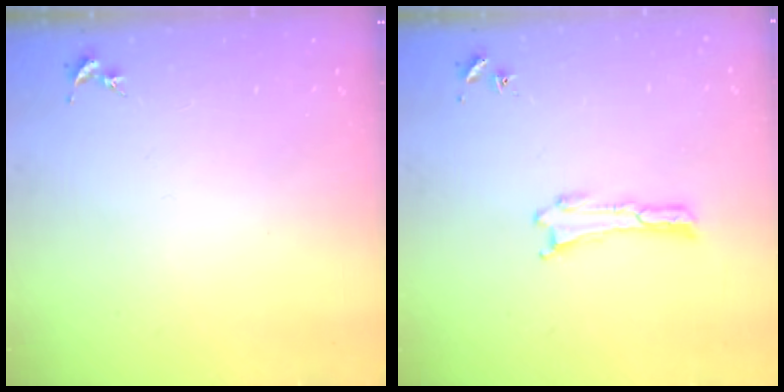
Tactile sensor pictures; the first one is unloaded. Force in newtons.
{"total": 0.0}